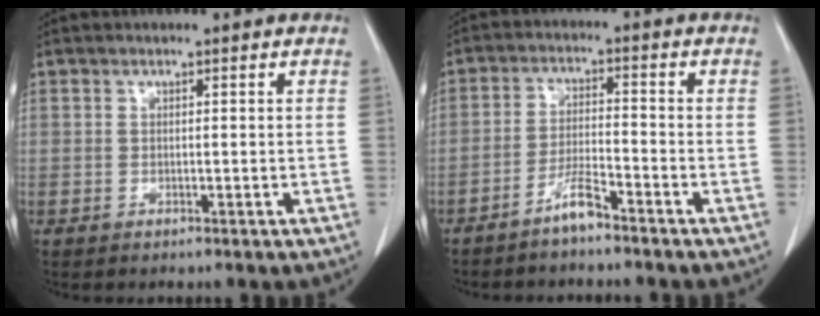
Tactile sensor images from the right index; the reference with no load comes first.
{"total": 4.2, "force": [-3.4, 0.2, 2.5], "torque": [-0.049, -0.001, -0.068]}